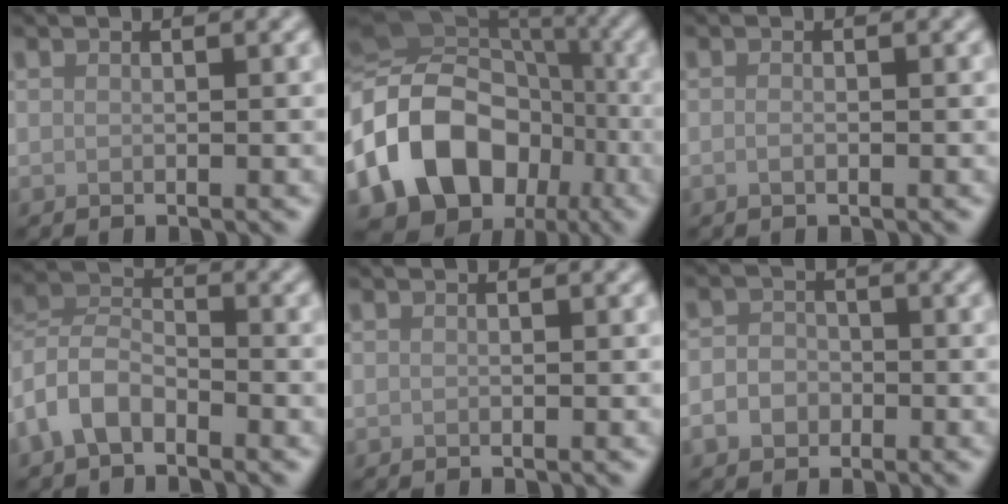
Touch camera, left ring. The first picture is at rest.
{"total": 18.5, "force": [-5.6, 14.5, 10.0], "torque": [-0.218, 0.005, -0.107]}
{"total": 0.6, "force": [-0.2, 0.3, 0.5], "torque": [-0.011, -0.003, -0.005]}
{"total": 4.3, "force": [-2.6, 2.5, 2.3], "torque": [-0.047, 0.006, -0.065]}
{"total": 0.0}
{"total": 2.5, "force": [-1.0, 2.1, 1.0], "torque": [-0.003, 0.000, -0.022]}